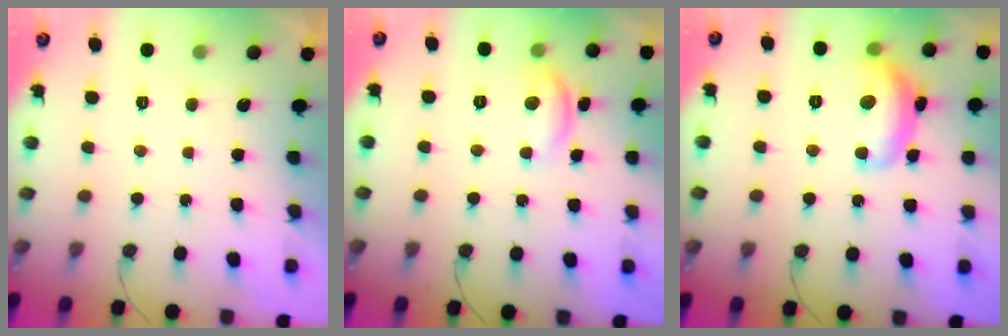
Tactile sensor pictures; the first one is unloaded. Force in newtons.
{"total": 9.0, "press": 9.0, "slide": 0.4}
{"total": 13.5, "press": 13.5, "slide": 0.8}